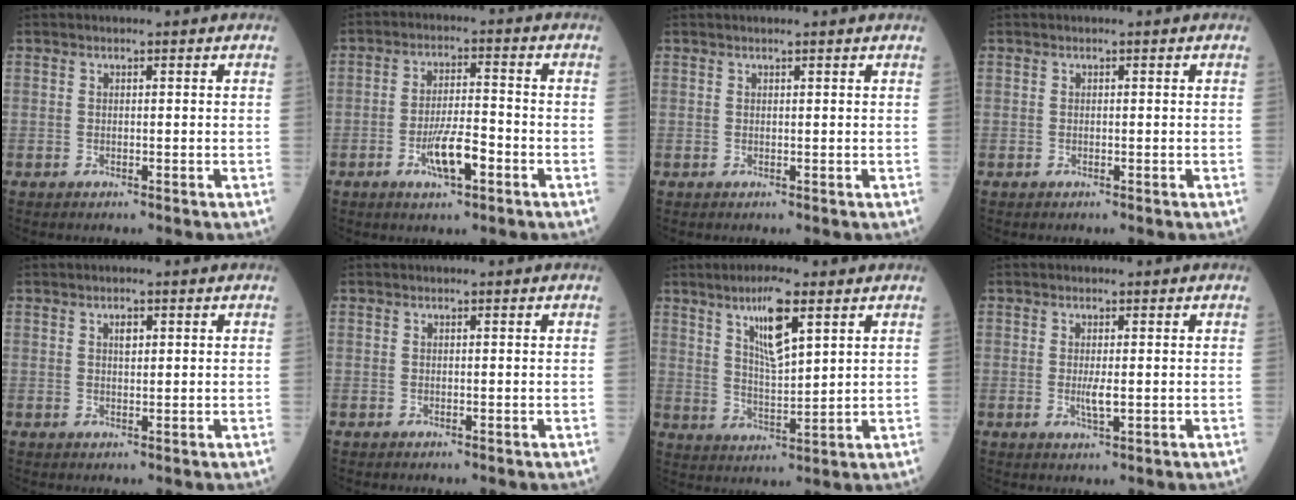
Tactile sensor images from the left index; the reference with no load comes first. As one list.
[{"total": 6.5, "force": [-3.0, 1.7, 5.5], "torque": [-0.111, -0.006, -0.053]}, {"total": 1.4, "force": [1.2, -0.1, 0.5], "torque": [-0.009, 0.007, 0.020]}, {"total": 0.0}, {"total": 1.5, "force": [0.6, 0.7, 1.1], "torque": [-0.024, 0.000, 0.013]}, {"total": 0.0}, {"total": 8.3, "force": [4.6, 1.3, 6.7], "torque": [-0.130, -0.002, 0.087]}, {"total": 2.0, "force": [-0.2, 0.5, 2.0], "torque": [-0.044, -0.008, 0.001]}]